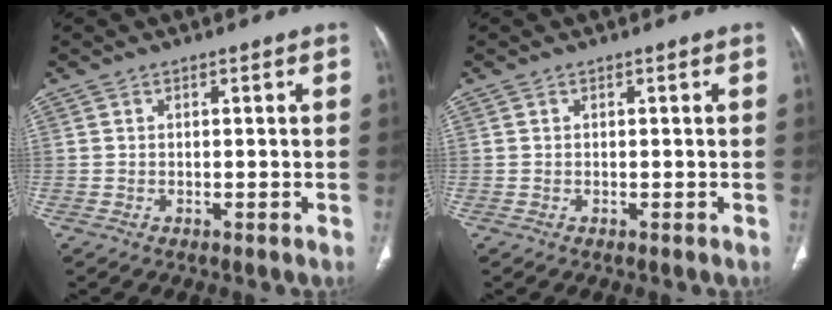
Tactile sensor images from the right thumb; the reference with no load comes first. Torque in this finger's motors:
{"motor_torque": [1.35, 1.27, 0.01, -0.01, 0.03]}